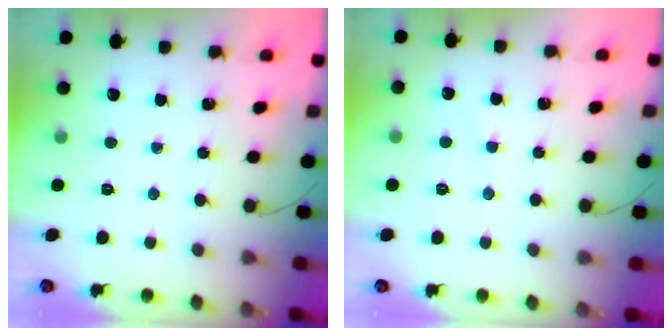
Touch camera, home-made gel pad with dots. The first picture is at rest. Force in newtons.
{"total": 2.8, "press": 2.7, "slide": 0.7}